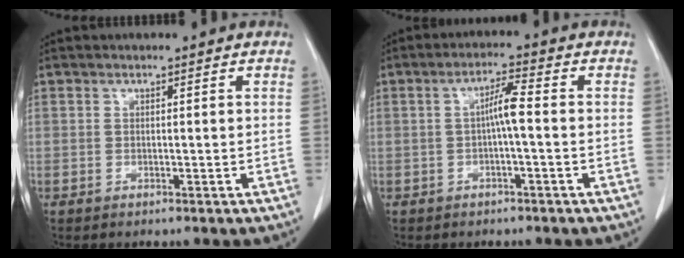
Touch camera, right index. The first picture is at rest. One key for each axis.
{"total": 4.0, "fx": -0.2, "fy": 0.1, "fz": 4.0, "tx": -0.070, "ty": 0.009, "tz": -0.002}